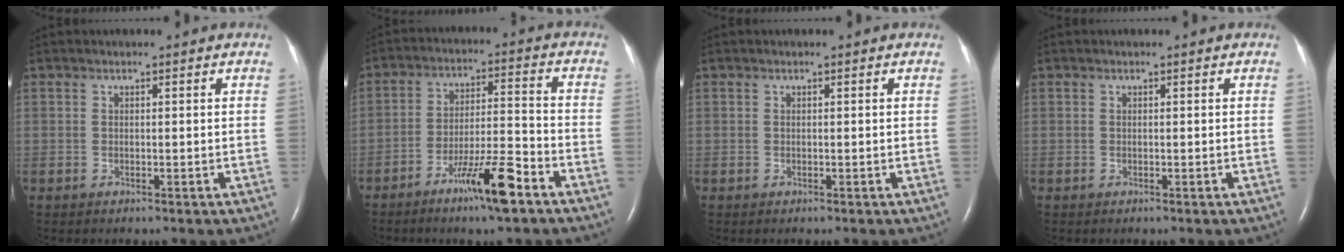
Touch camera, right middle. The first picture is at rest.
{"total": 9.6, "force": [-6.1, 0.4, 7.4], "torque": [-0.131, -0.006, -0.106]}
{"total": 0.0}
{"total": 0.0}